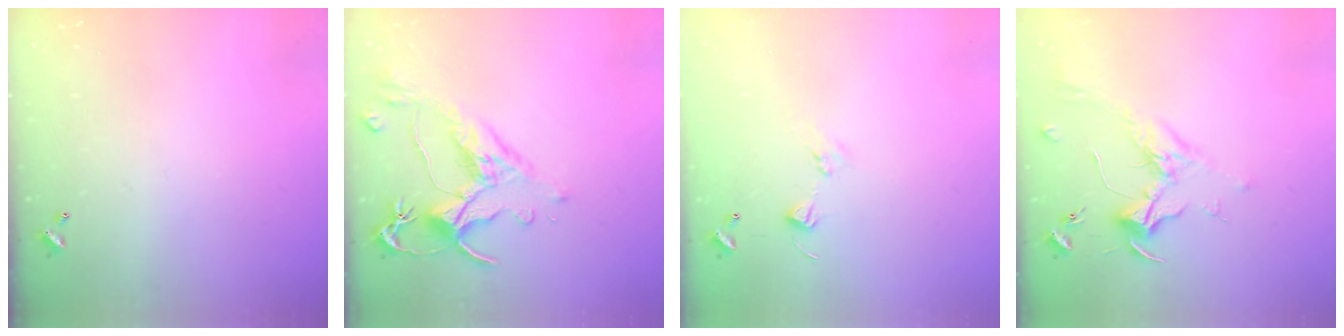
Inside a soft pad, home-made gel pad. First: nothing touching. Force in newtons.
{"total": 3.2, "press": 2.9, "slide": 1.3}
{"total": 5.0, "press": 5.0, "slide": 0.6}
{"total": 1.8, "press": 1.6, "slide": 0.7}